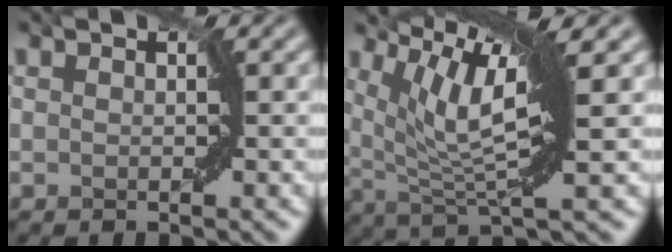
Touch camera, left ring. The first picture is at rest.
{"total": 8.6, "force": [4.1, 2.1, 7.3], "torque": [-0.136, 0.010, 0.079]}